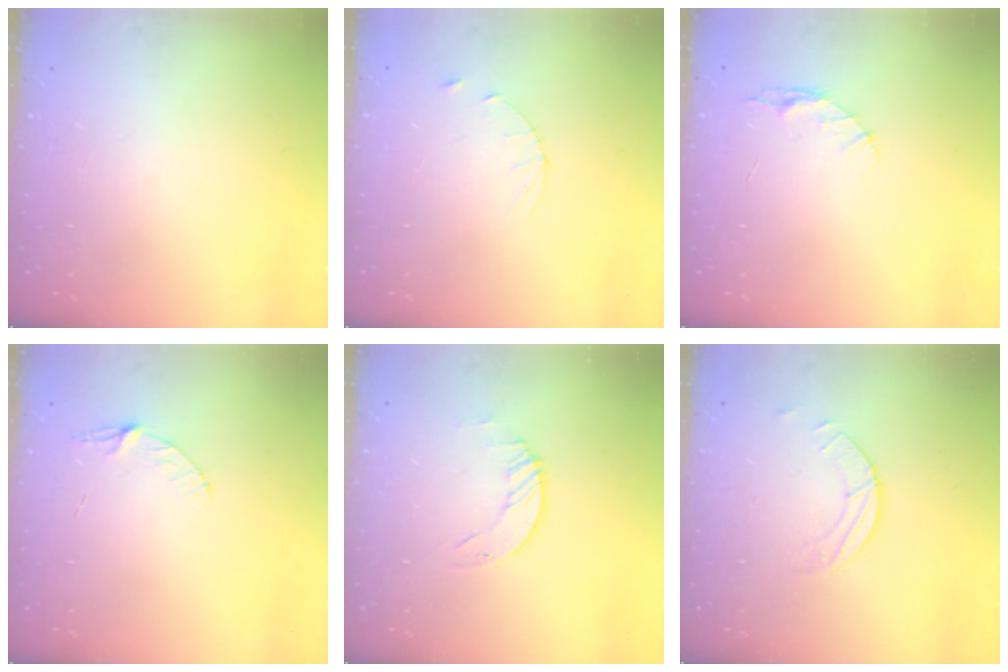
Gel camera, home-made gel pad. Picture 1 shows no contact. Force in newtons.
{"total": 3.0, "press": 2.9, "slide": 0.4}
{"total": 3.3, "press": 3.3, "slide": 0.4}
{"total": 4.0, "press": 4.0, "slide": 0.4}
{"total": 1.2, "press": 1.2, "slide": 0.2}
{"total": 1.5, "press": 1.5, "slide": 0.1}